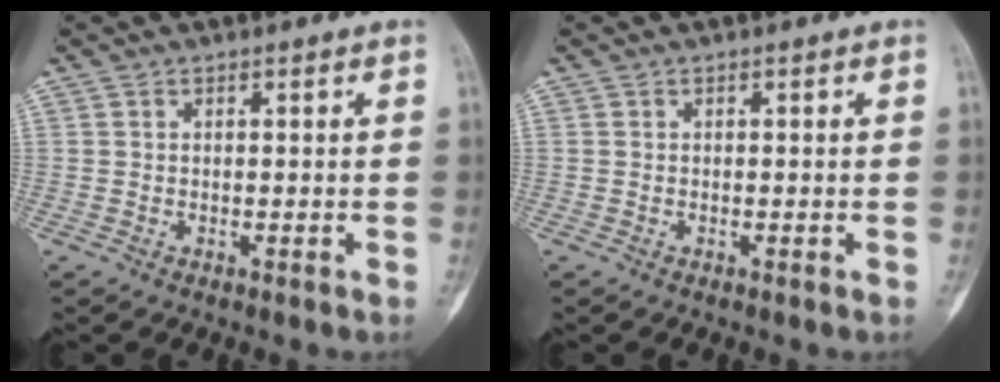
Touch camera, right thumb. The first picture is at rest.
{"total": 0.0}